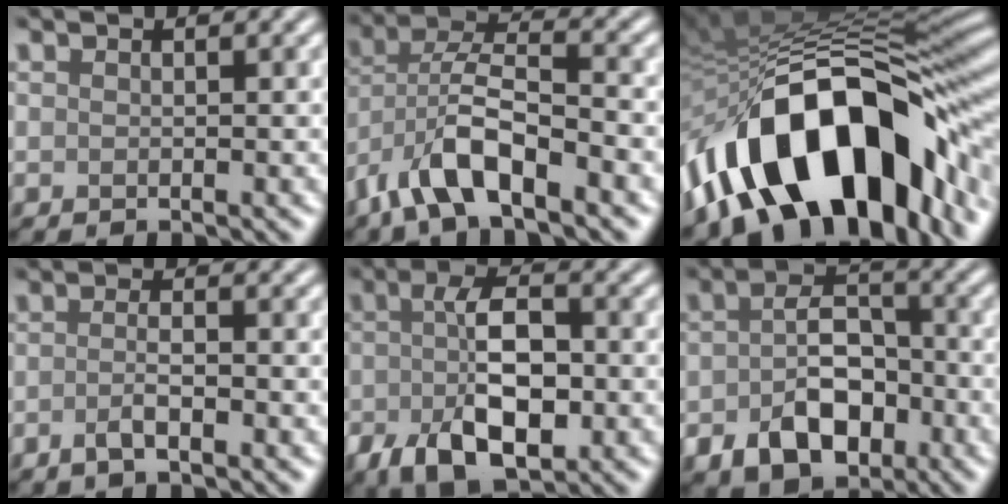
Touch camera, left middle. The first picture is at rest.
{"total": 7.6, "force": [-4.5, 2.5, 5.6], "torque": [-0.103, 0.010, -0.090]}
{"total": 16.5, "force": [-6.1, 8.7, 12.6], "torque": [-0.185, 0.024, -0.104]}
{"total": 1.9, "force": [-1.0, 0.4, 1.6], "torque": [-0.034, 0.004, -0.021]}
{"total": 7.4, "force": [-2.3, 3.4, 6.2], "torque": [-0.121, 0.002, -0.042]}
{"total": 6.4, "force": [-2.6, 4.0, 4.3], "torque": [-0.072, -0.001, -0.043]}